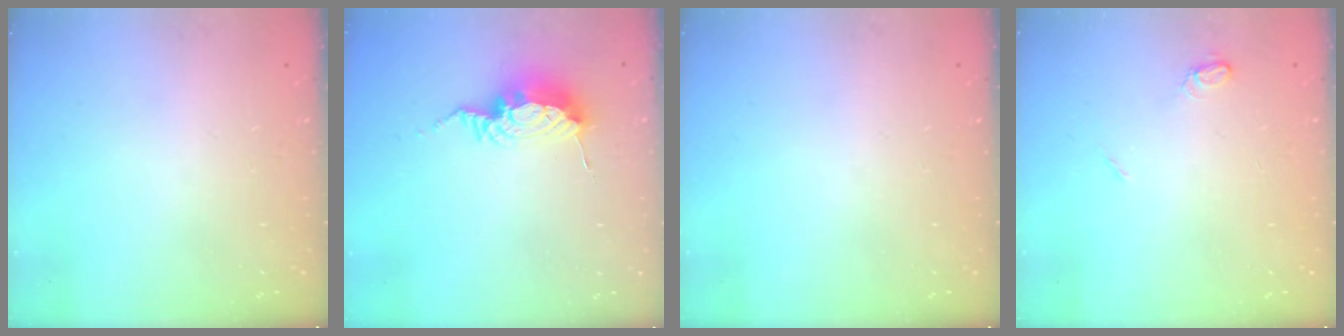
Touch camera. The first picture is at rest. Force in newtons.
{"total": 9.6, "press": 9.5, "slide": 0.7}
{"total": 0.0}
{"total": 5.3, "press": 5.3, "slide": 0.6}